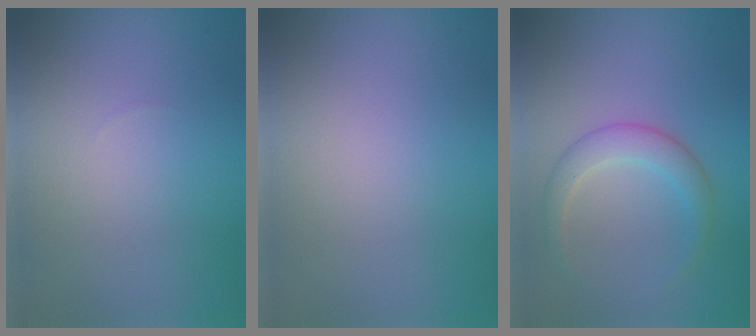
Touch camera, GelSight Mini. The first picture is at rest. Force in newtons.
{"total": 0.0}
{"total": 2.6, "press": 2.6, "slide": 0.1}